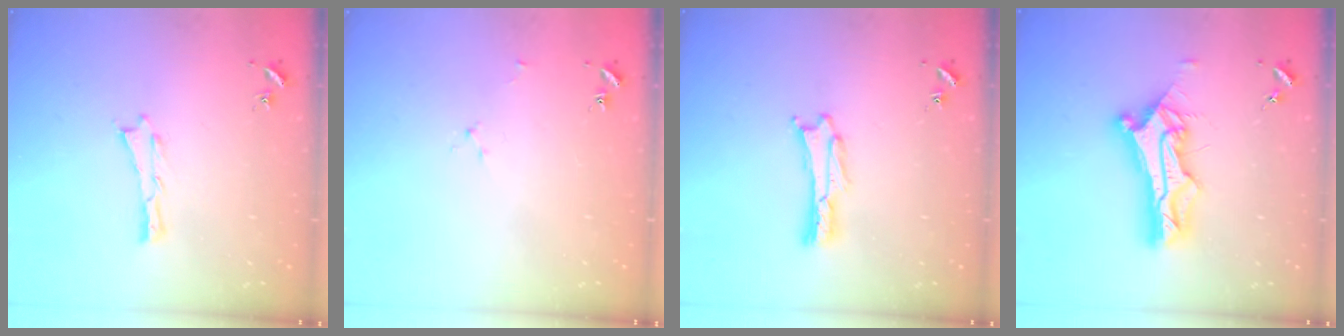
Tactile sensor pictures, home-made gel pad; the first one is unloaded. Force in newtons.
{"total": 1.9, "press": 1.9, "slide": 0.3}
{"total": 1.1, "press": 1.1, "slide": 0.0}
{"total": 10.8, "press": 10.7, "slide": 0.9}